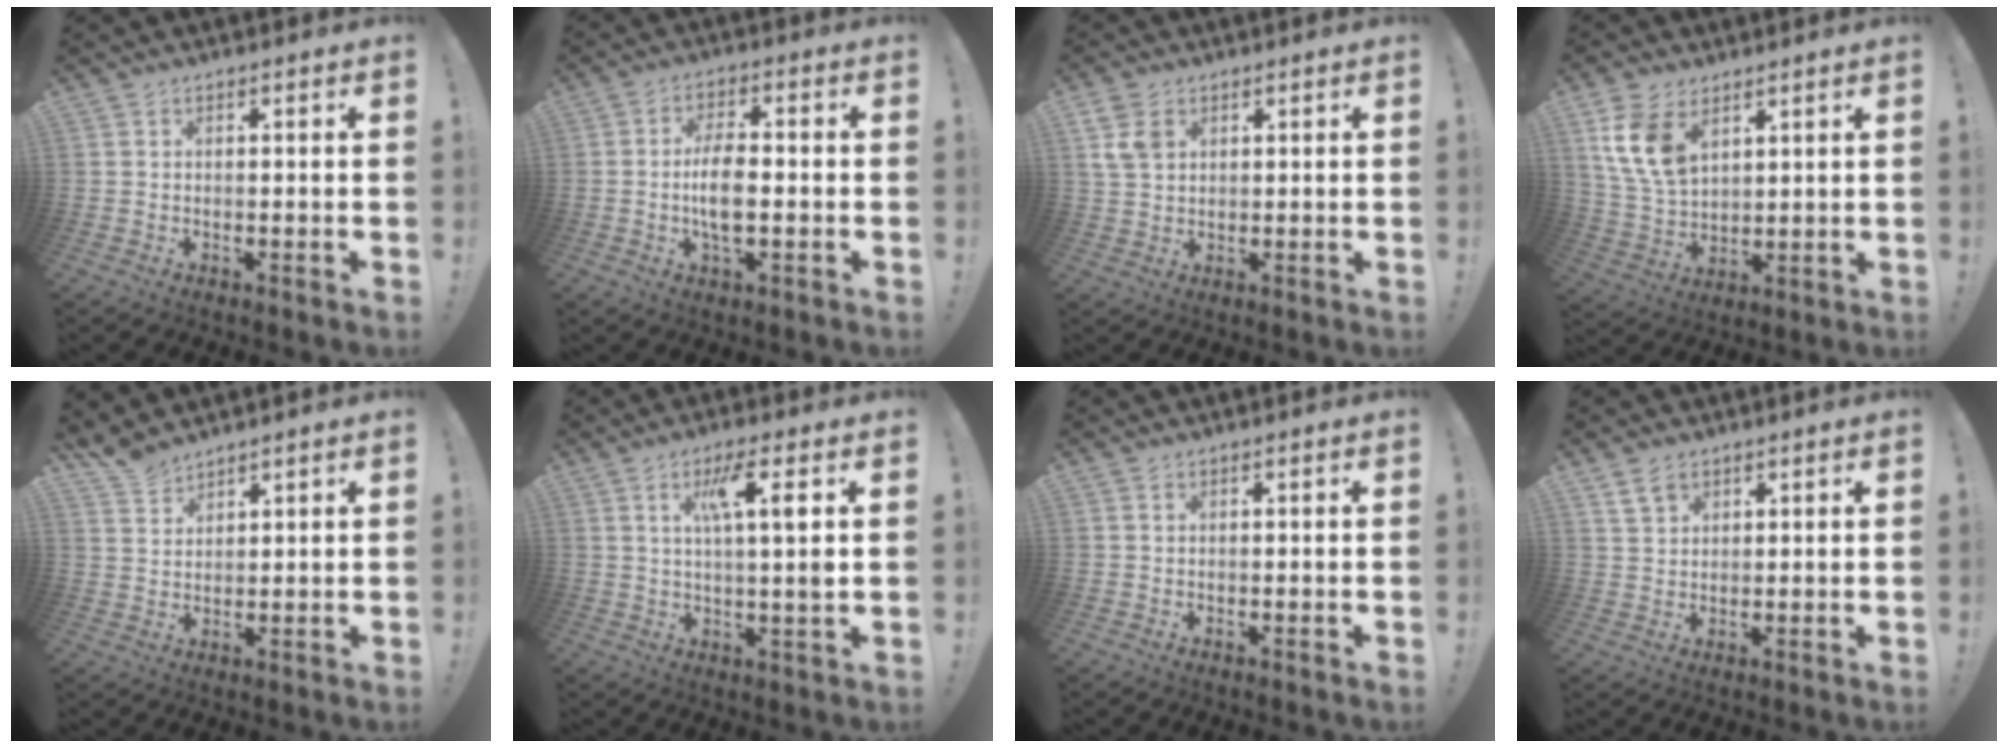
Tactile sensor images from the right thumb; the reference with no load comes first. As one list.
[{"total": 8.5, "force": [-1.3, 3.4, 7.6], "torque": [-0.151, 0.000, -0.027]}, {"total": 5.9, "force": [2.4, 4.1, 3.5], "torque": [-0.060, 0.001, 0.050]}, {"total": 11.9, "force": [6.0, 7.5, 7.1], "torque": [-0.144, -0.022, 0.119]}, {"total": 5.2, "force": [4.8, 1.8, 1.2], "torque": [-0.025, -0.027, 0.092]}, {"total": 8.9, "force": [2.6, 0.6, 8.4], "torque": [-0.145, 0.000, 0.035]}, {"total": 0.0}, {"total": 4.8, "force": [3.1, 3.1, 1.8], "torque": [-0.023, -0.010, 0.057]}]